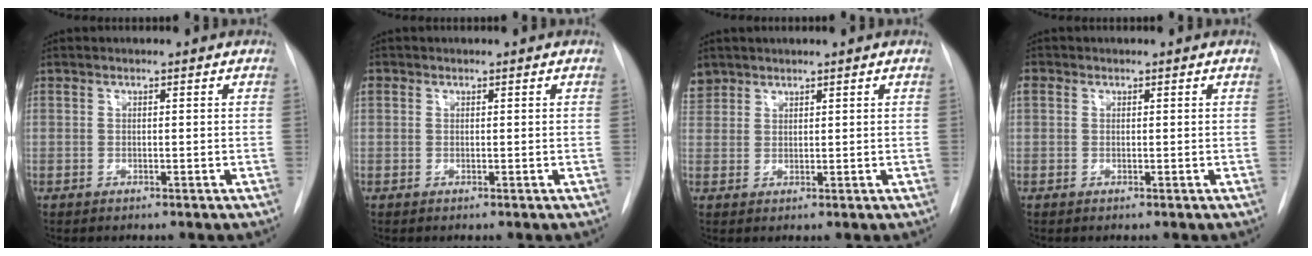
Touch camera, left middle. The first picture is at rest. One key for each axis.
{"total": 1.1, "fx": 0.4, "fy": 1.0, "fz": 0.3, "tx": -0.004, "ty": 0.015, "tz": 0.008}
{"total": 3.6, "fx": 2.8, "fy": 2.2, "fz": 0.1, "tx": 0.000, "ty": 0.012, "tz": 0.058}
{"total": 1.5, "fx": 0.6, "fy": 1.3, "fz": 0.5, "tx": -0.013, "ty": 0.018, "tz": 0.012}